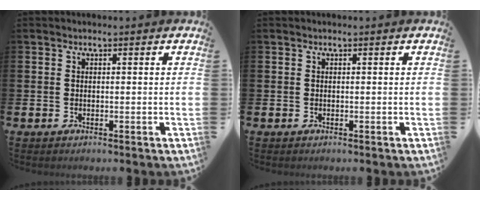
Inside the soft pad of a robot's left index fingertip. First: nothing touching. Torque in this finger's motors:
{"motor_torque": [0.00, 0.00, 0.00, 0.00]}